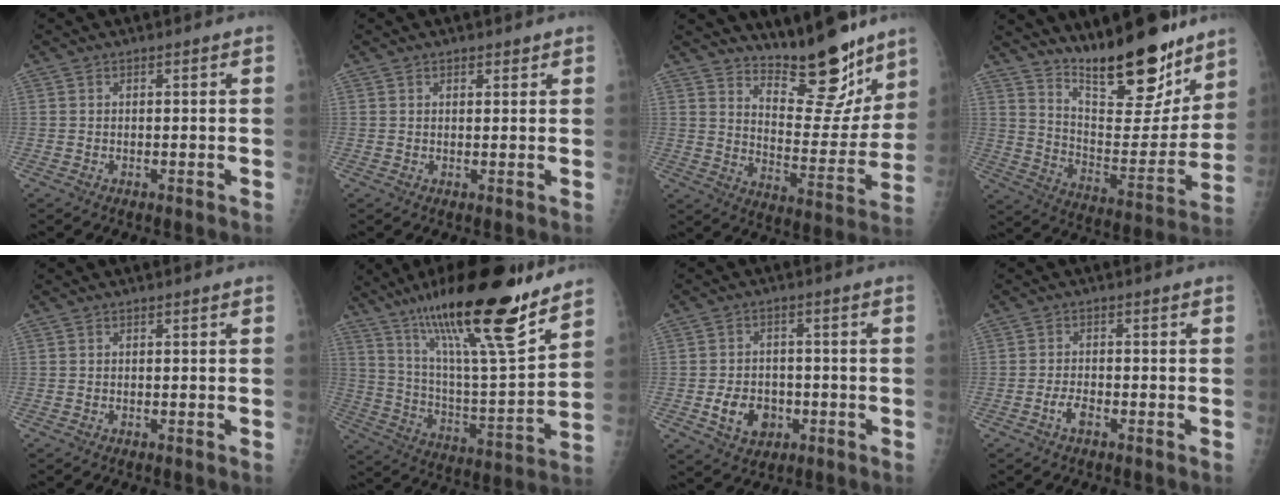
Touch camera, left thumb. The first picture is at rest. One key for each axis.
{"total": 1.4, "fx": 1.0, "fy": 0.8, "fz": 0.6, "tx": -0.001, "ty": -0.005, "tz": 0.012}
{"total": 16.9, "fx": 13.6, "fy": 5.4, "fz": 8.4, "tx": -0.067, "ty": -0.112, "tz": 0.210}
{"total": 22.0, "fx": 16.6, "fy": 6.8, "fz": 12.6, "tx": -0.146, "ty": -0.112, "tz": 0.269}
{"total": 0.0}
{"total": 25.5, "fx": 17.7, "fy": 4.4, "fz": 17.8, "tx": -0.281, "ty": -0.073, "tz": 0.303}
{"total": 7.4, "fx": -2.2, "fy": 5.8, "fz": 4.1, "tx": -0.047, "ty": 0.010, "tz": -0.030}
{"total": 2.6, "fx": -1.5, "fy": 1.1, "fz": 1.8, "tx": -0.038, "ty": 0.012, "tz": -0.028}